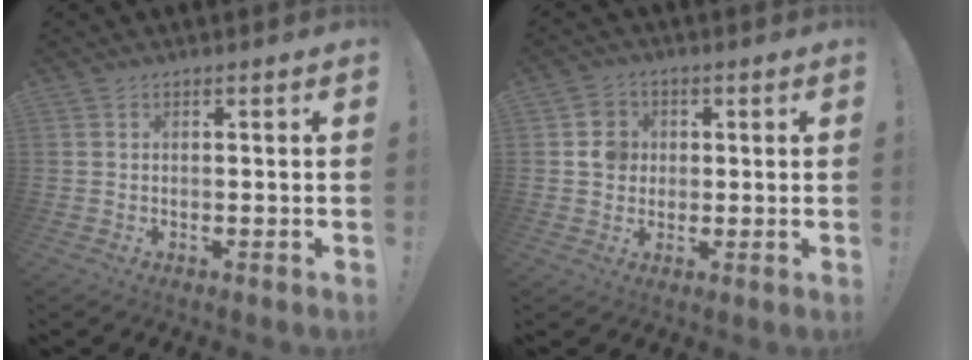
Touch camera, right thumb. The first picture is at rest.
{"total": 6.2, "force": [0.6, 5.9, 1.7], "torque": [-0.020, 0.006, 0.013]}